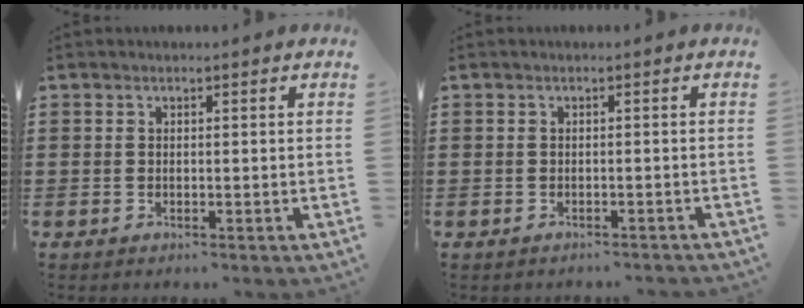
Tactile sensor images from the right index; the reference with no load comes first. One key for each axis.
{"total": 0.9, "fx": -0.8, "fy": 0.0, "fz": 0.1, "tx": -0.005, "ty": -0.003, "tz": -0.017}